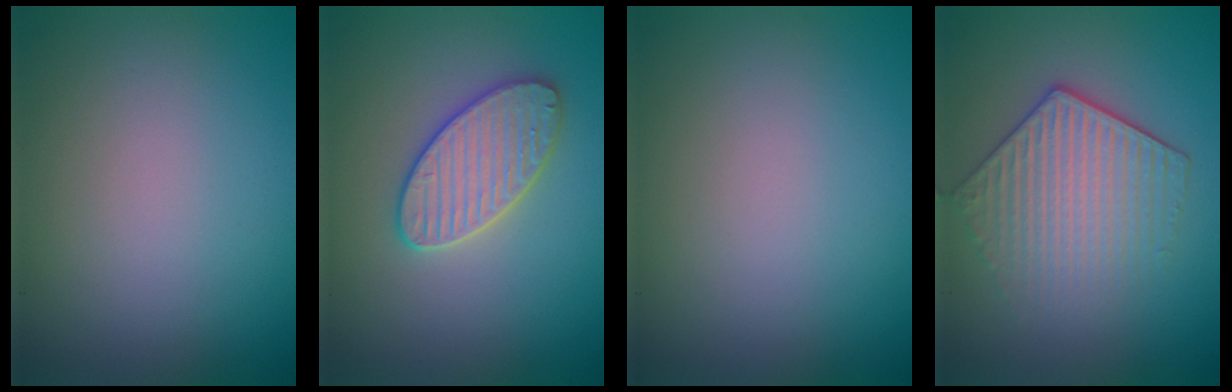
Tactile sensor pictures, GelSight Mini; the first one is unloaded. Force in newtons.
{"total": 4.0, "press": 3.9, "slide": 0.9}
{"total": 0.0}
{"total": 4.4, "press": 3.8, "slide": 2.3}